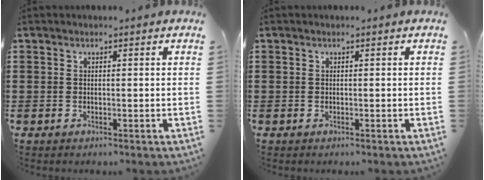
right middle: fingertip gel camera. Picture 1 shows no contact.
{"total": 0.0}